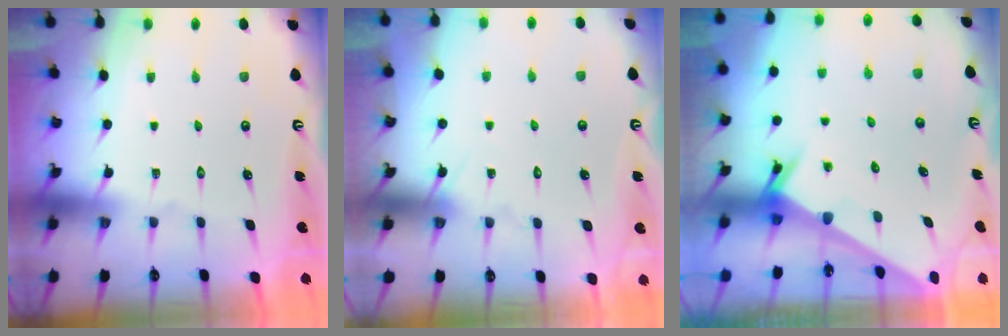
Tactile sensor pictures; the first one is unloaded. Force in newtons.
{"total": 5.7, "press": 5.7, "slide": 0.5}
{"total": 2.5, "press": 2.5, "slide": 0.1}